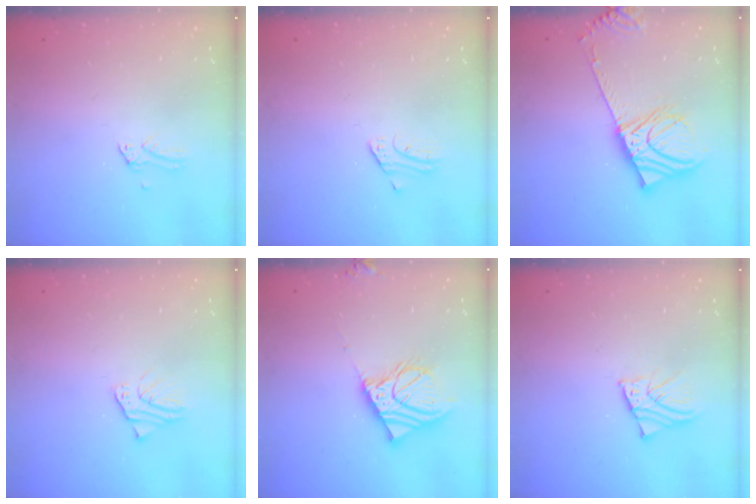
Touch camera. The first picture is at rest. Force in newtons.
{"total": 2.3, "press": 2.3, "slide": 0.2}
{"total": 10.9, "press": 10.6, "slide": 2.2}
{"total": 2.8, "press": 2.8, "slide": 0.3}
{"total": 12.4, "press": 12.2, "slide": 2.3}
{"total": 2.3, "press": 2.3, "slide": 0.1}